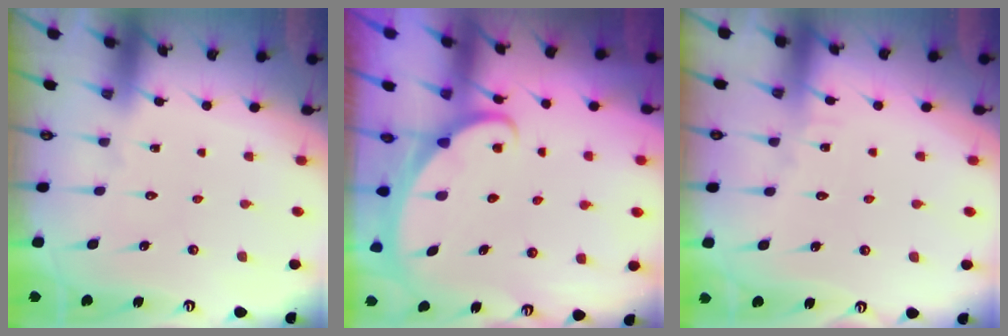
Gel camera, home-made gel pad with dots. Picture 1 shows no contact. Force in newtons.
{"total": 2.0, "press": 2.0, "slide": 0.1}
{"total": 3.9, "press": 3.9, "slide": 0.4}